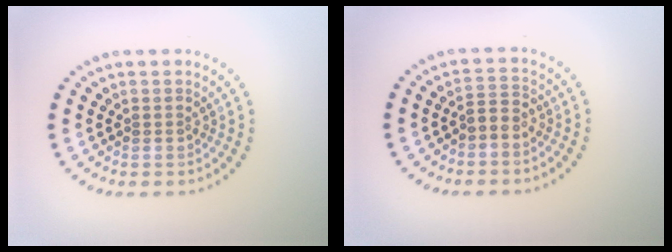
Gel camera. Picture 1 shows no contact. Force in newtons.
{"total": 1.6, "press": 1.2, "slide": 1.1}